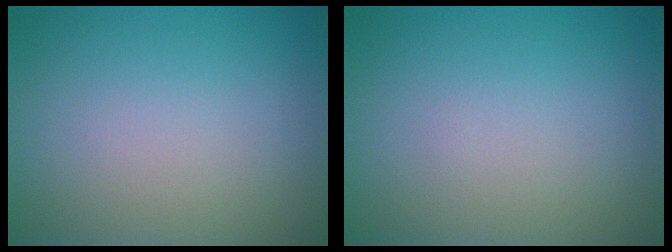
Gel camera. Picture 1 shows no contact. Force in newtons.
{"total": 0.0}